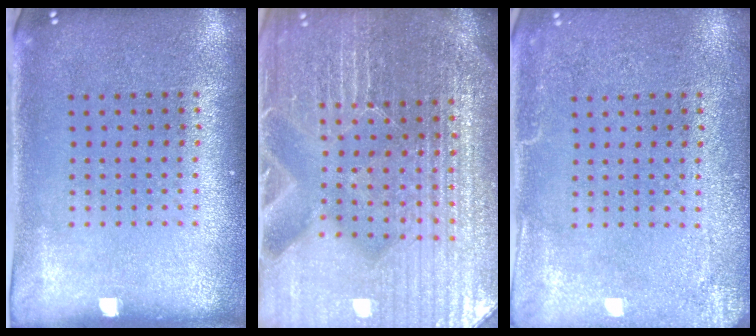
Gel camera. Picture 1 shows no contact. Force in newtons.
{"total": 5.7, "press": 5.2, "slide": 2.3}
{"total": 2.8, "press": 2.8, "slide": 0.3}